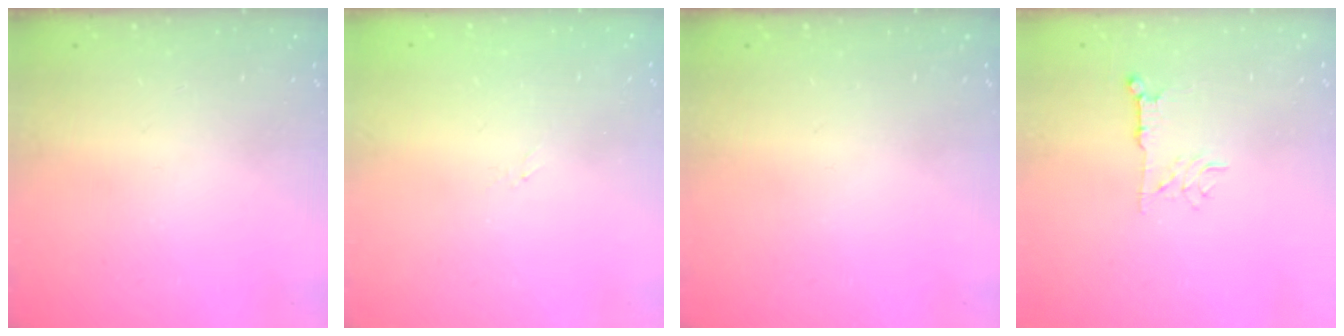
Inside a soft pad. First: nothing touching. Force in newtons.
{"total": 1.5, "press": 1.4, "slide": 0.3}
{"total": 0.0}
{"total": 5.4, "press": 5.4, "slide": 0.7}